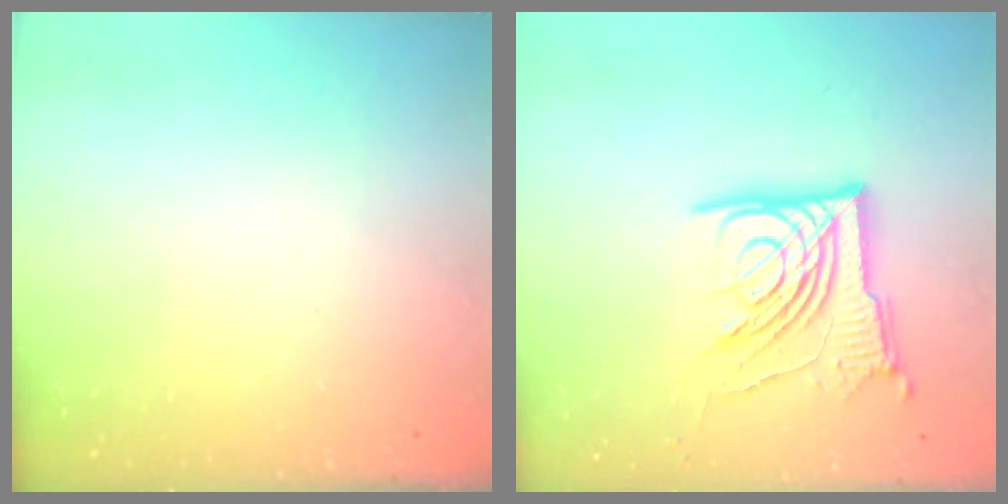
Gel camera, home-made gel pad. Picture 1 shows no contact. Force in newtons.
{"total": 15.8, "press": 15.7, "slide": 1.5}